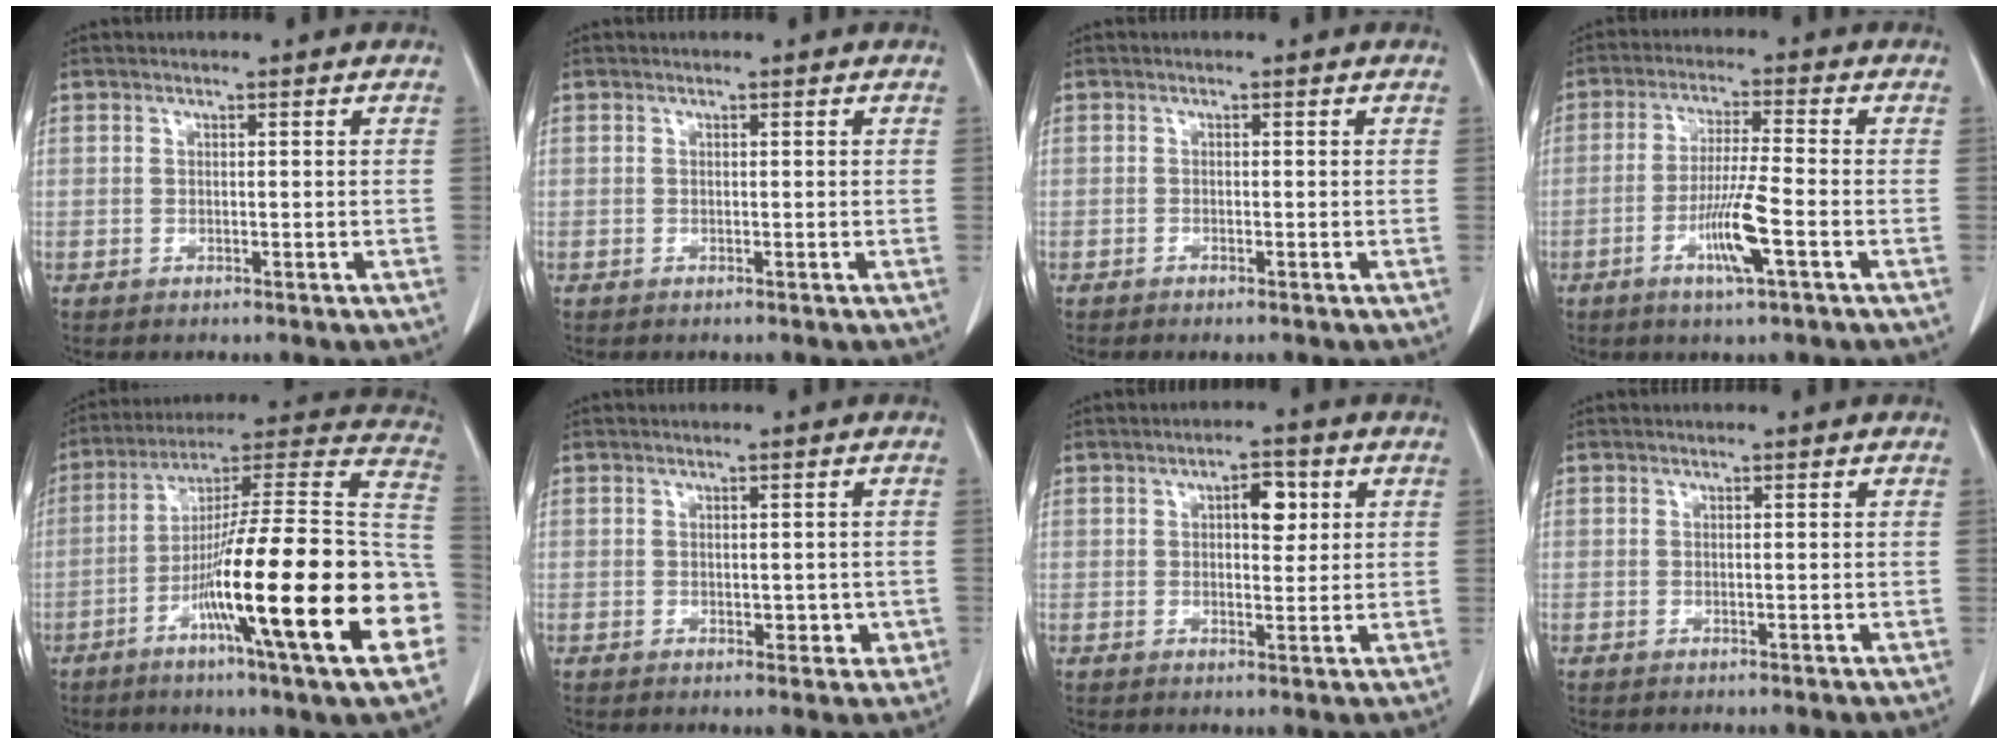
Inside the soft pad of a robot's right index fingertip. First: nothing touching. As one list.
[{"total": 0.0}, {"total": 0.7, "force": [-0.6, 0.0, 0.4], "torque": [-0.009, -0.002, -0.010]}, {"total": 7.8, "force": [-3.0, -0.2, 7.2], "torque": [-0.138, -0.011, -0.057]}, {"total": 28.3, "force": [-8.6, 1.1, 26.9], "torque": [-0.334, -0.013, -0.150]}, {"total": 3.0, "force": [-0.5, 1.8, 2.3], "torque": [-0.021, 0.004, 0.001]}, {"total": 4.3, "force": [1.4, 2.0, 3.6], "torque": [-0.052, 0.007, 0.018]}, {"total": 0.0}]